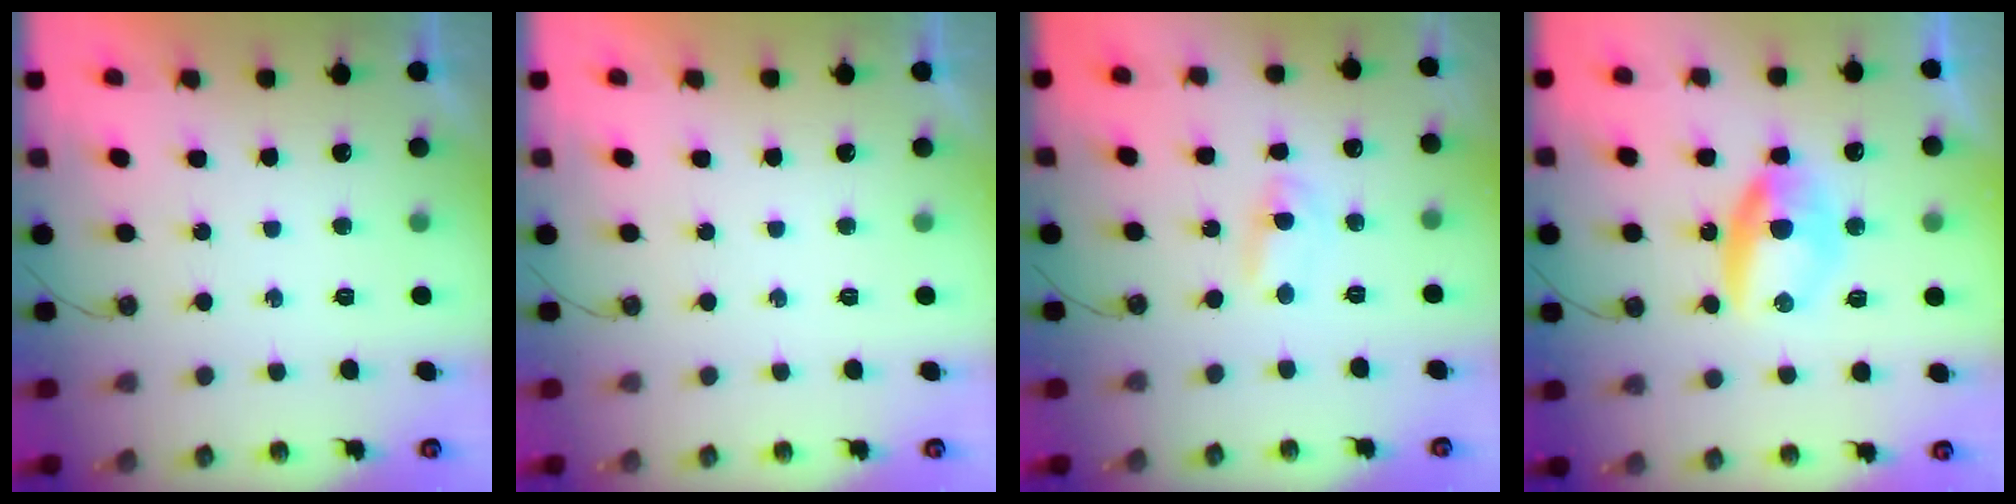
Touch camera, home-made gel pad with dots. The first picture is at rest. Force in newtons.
{"total": 0.0}
{"total": 2.3, "press": 2.3, "slide": 0.3}
{"total": 8.7, "press": 8.5, "slide": 1.6}